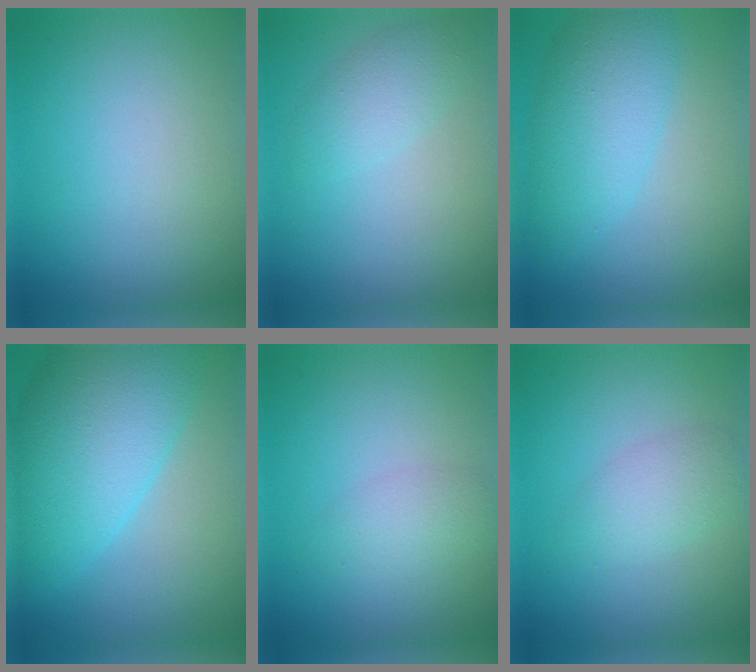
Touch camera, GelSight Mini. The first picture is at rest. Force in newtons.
{"total": 2.4, "press": 2.4, "slide": 0.2}
{"total": 5.2, "press": 5.2, "slide": 0.1}
{"total": 10.1, "press": 10.1, "slide": 0.3}
{"total": 2.0, "press": 2.0, "slide": 0.1}
{"total": 2.6, "press": 2.6, "slide": 0.2}